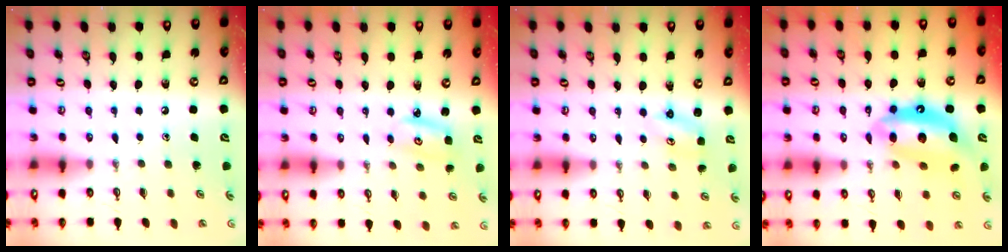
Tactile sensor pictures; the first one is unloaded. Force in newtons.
{"total": 3.5, "press": 3.5, "slide": 0.4}
{"total": 2.8, "press": 2.8, "slide": 0.3}
{"total": 14.8, "press": 14.7, "slide": 1.7}